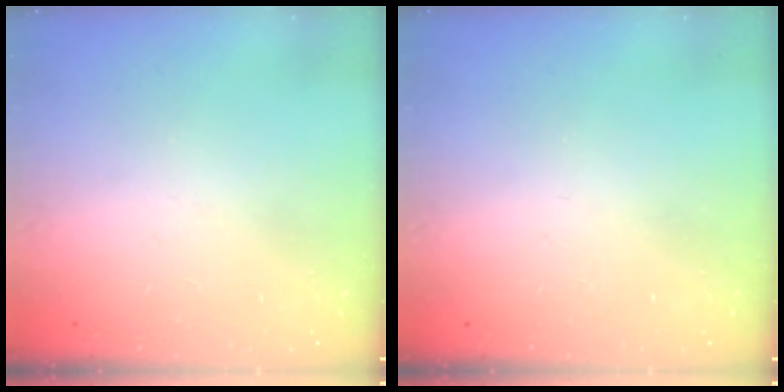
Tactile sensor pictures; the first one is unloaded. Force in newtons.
{"total": 0.0}